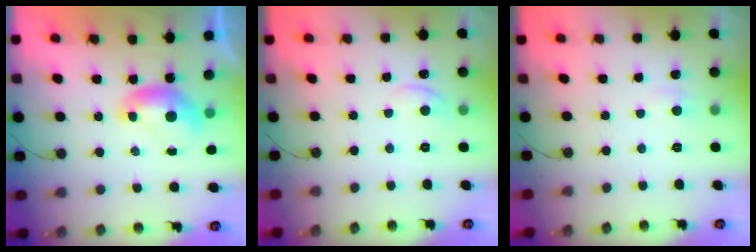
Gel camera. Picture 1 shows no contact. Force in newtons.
{"total": 1.6, "press": 1.5, "slide": 0.6}
{"total": 2.7, "press": 2.7, "slide": 0.3}